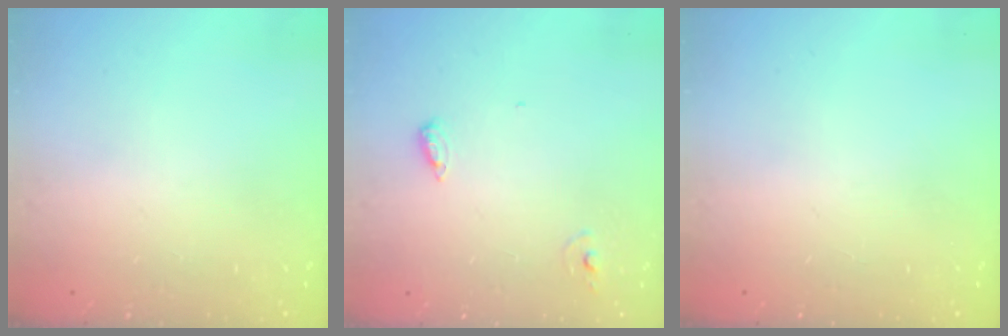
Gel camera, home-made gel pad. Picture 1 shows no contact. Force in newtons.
{"total": 6.0, "press": 5.8, "slide": 1.5}
{"total": 0.0}